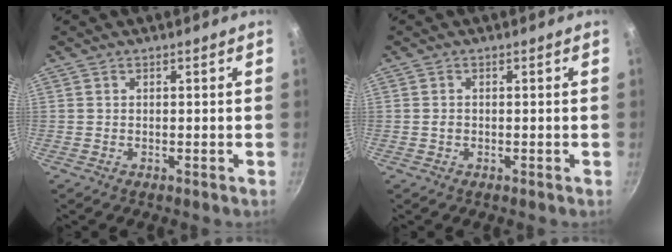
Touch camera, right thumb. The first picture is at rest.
{"total": 0.8, "force": [-0.2, 0.6, 0.5], "torque": [-0.009, 0.003, -0.003]}